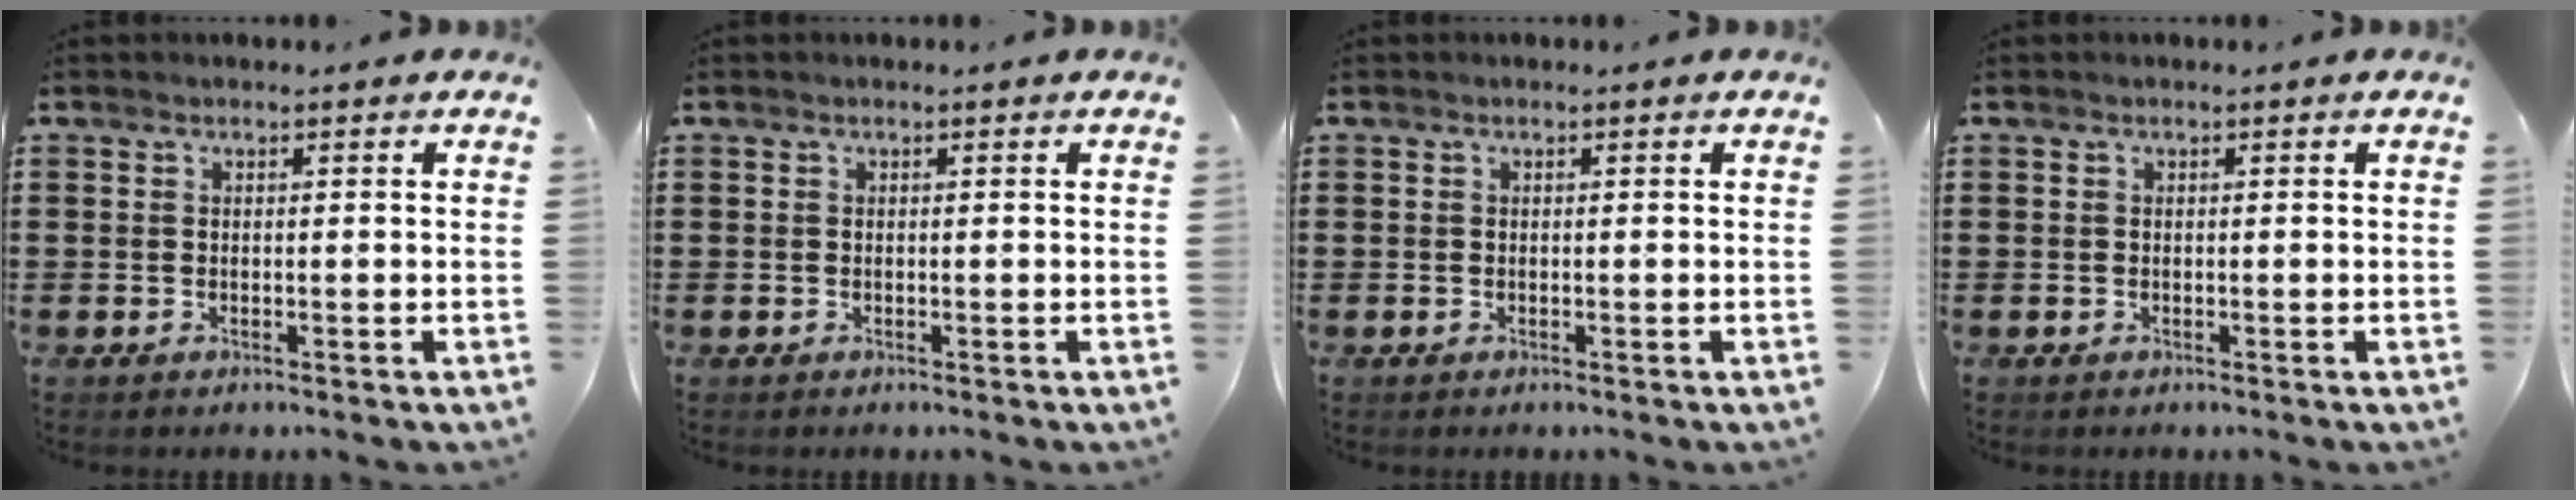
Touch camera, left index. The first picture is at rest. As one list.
[{"total": 0.0}, {"total": 0.0}, {"total": 0.0}]